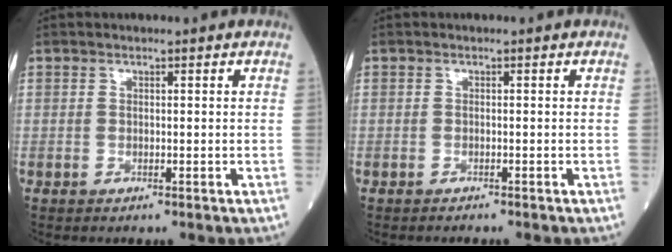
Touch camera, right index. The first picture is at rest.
{"total": 1.0, "force": [-0.9, 0.0, 0.3], "torque": [-0.005, 0.000, -0.013]}